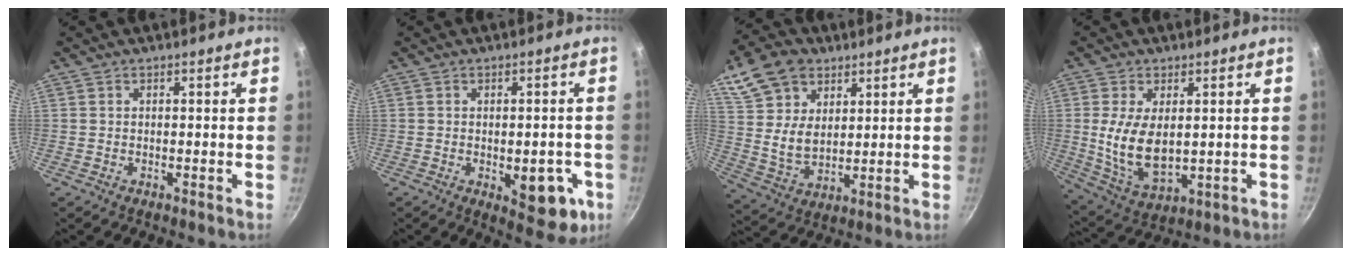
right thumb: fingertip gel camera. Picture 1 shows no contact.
{"total": 10.6, "force": [-2.9, 5.0, 8.9], "torque": [-0.078, 0.002, -0.029]}
{"total": 14.1, "force": [6.8, 9.6, 7.7], "torque": [-0.130, -0.021, 0.132]}
{"total": 11.8, "force": [0.9, 6.5, 9.8], "torque": [-0.183, -0.019, 0.034]}